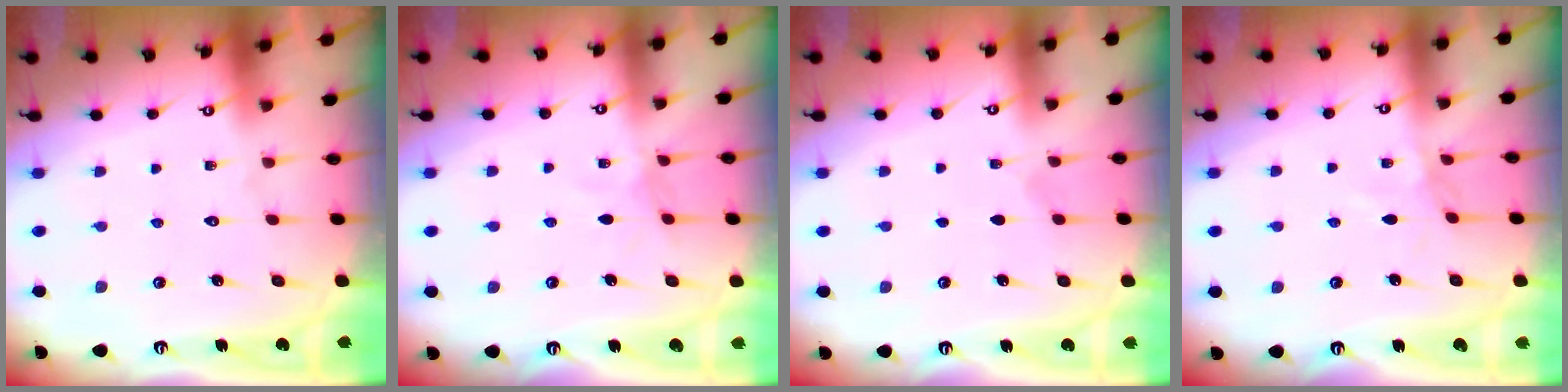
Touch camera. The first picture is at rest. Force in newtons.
{"total": 3.0, "press": 2.9, "slide": 0.4}
{"total": 3.8, "press": 3.3, "slide": 1.9}
{"total": 2.2, "press": 2.2, "slide": 0.4}